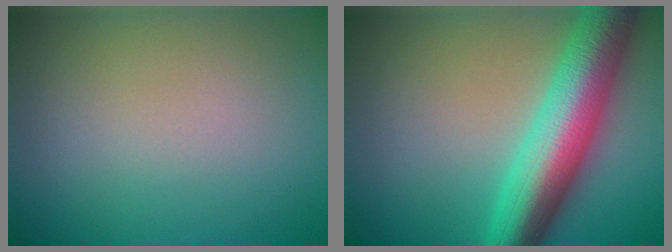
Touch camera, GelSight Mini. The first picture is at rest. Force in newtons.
{"total": 9.6, "press": 9.6, "slide": 0.1}